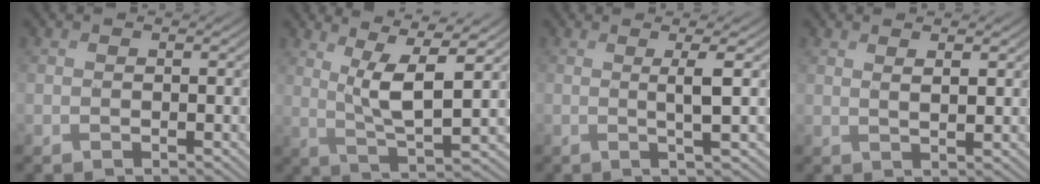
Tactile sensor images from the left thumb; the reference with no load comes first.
{"total": 8.5, "force": [3.2, 1.8, 7.6], "torque": [-0.149, 0.006, 0.065]}
{"total": 3.7, "force": [0.5, 0.2, 3.6], "torque": [-0.071, 0.011, 0.003]}
{"total": 2.1, "force": [1.3, 0.4, 1.6], "torque": [-0.028, -0.004, 0.024]}